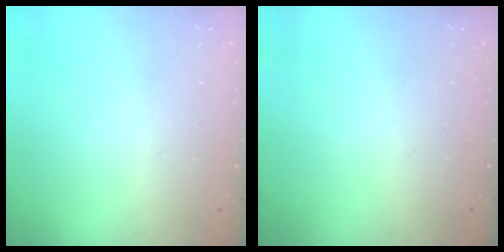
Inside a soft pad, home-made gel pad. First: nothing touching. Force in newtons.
{"total": 0.0}